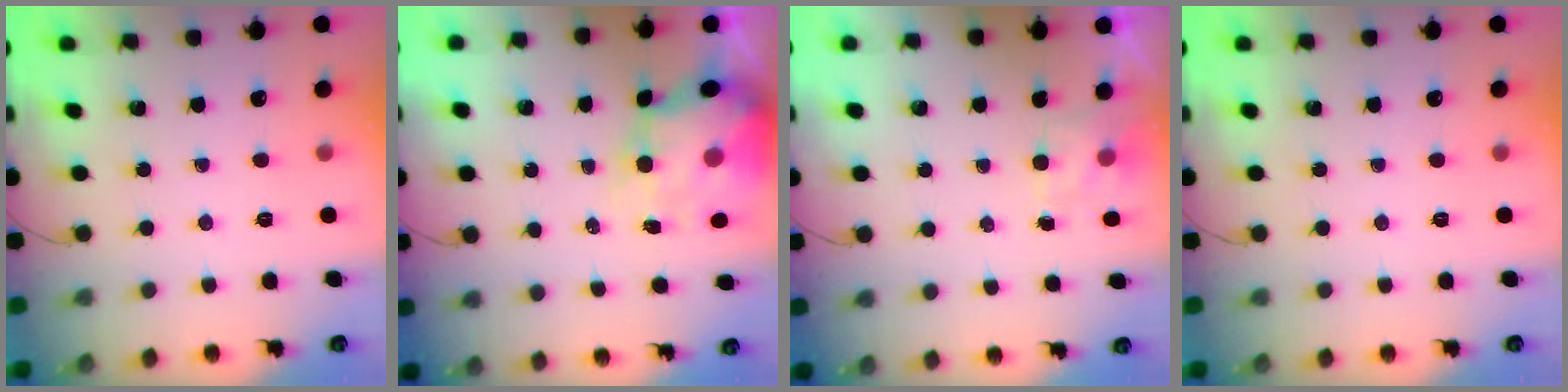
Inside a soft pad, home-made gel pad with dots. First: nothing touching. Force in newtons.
{"total": 6.9, "press": 6.5, "slide": 2.4}
{"total": 1.4, "press": 0.7, "slide": 1.2}
{"total": 0.0}